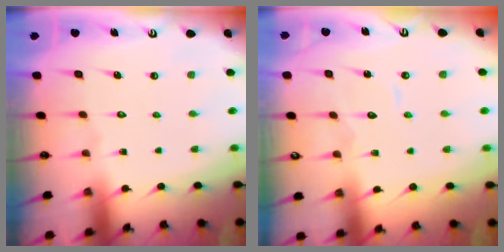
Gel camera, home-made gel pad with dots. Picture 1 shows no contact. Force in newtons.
{"total": 6.8, "press": 6.8, "slide": 0.4}